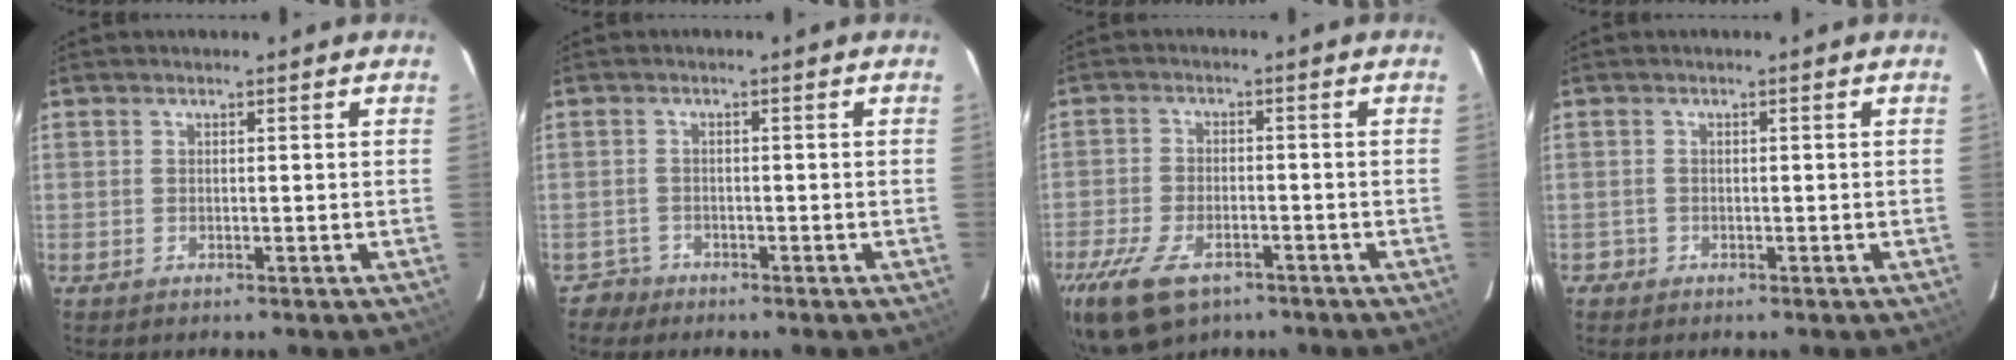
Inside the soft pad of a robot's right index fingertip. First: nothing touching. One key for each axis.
{"total": 2.3, "fx": -1.7, "fy": 1.5, "fz": -0.5, "tx": 0.006, "ty": 0.009, "tz": -0.033}
{"total": 13.8, "fx": -8.6, "fy": 7.1, "fz": 8.1, "tx": -0.204, "ty": -0.034, "tz": -0.151}
{"total": 1.3, "fx": -0.8, "fy": 0.9, "fz": -0.2, "tx": 0.001, "ty": 0.005, "tz": -0.016}